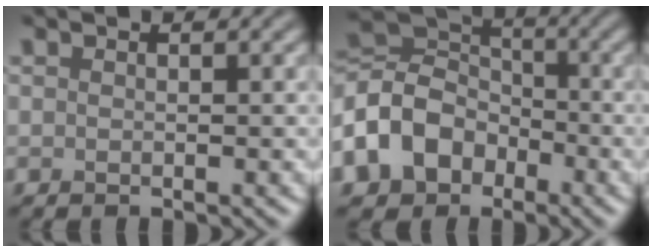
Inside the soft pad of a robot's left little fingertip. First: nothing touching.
{"total": 8.4, "force": [-3.4, 6.5, 4.0], "torque": [-0.086, 0.005, -0.086]}